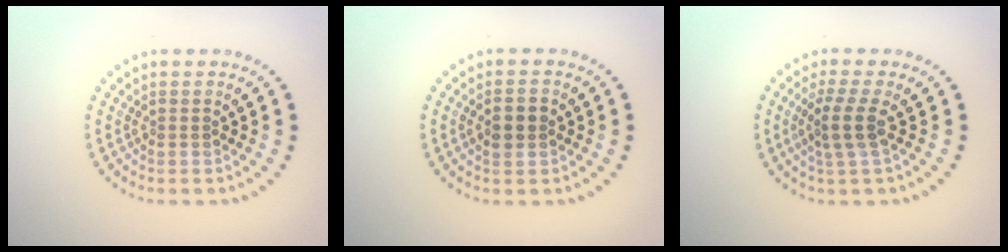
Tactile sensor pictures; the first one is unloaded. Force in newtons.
{"total": 2.2, "press": 2.2, "slide": 0.1}
{"total": 2.5, "press": 1.9, "slide": 1.7}